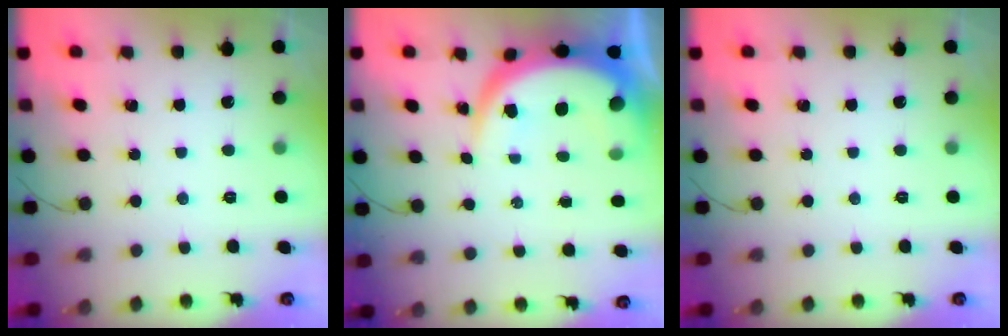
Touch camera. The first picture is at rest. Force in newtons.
{"total": 13.5, "press": 13.5, "slide": 1.3}
{"total": 0.0}